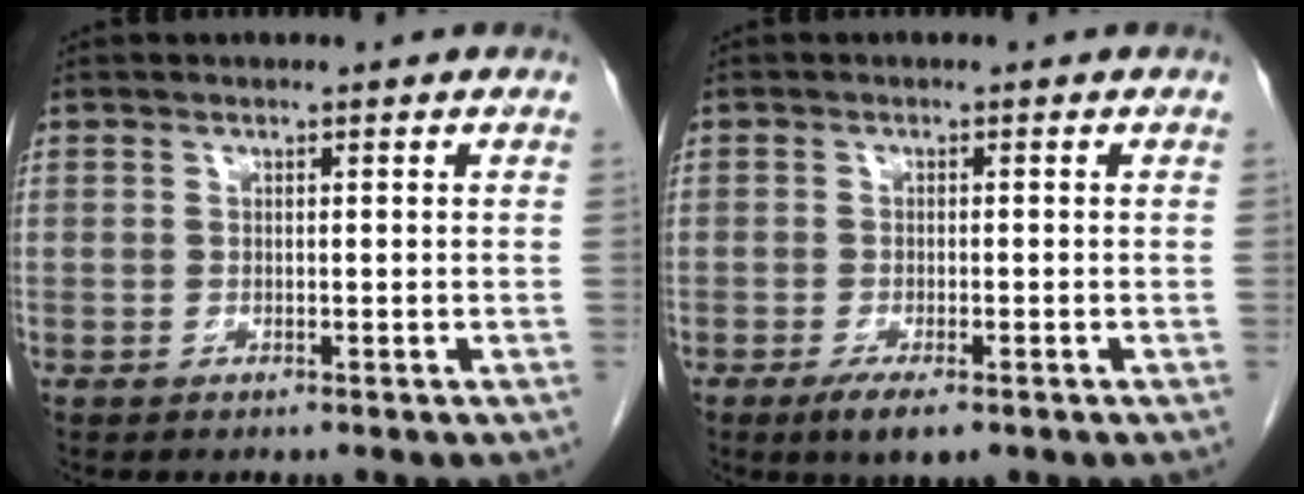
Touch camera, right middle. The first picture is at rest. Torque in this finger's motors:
{"motor_torque": [0.97, -0.62, 0.12, 0.04]}